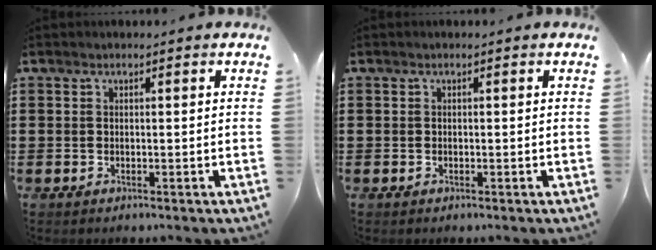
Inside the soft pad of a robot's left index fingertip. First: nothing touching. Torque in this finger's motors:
{"motor_torque": [-0.98, 1.16, -0.06, -0.01]}